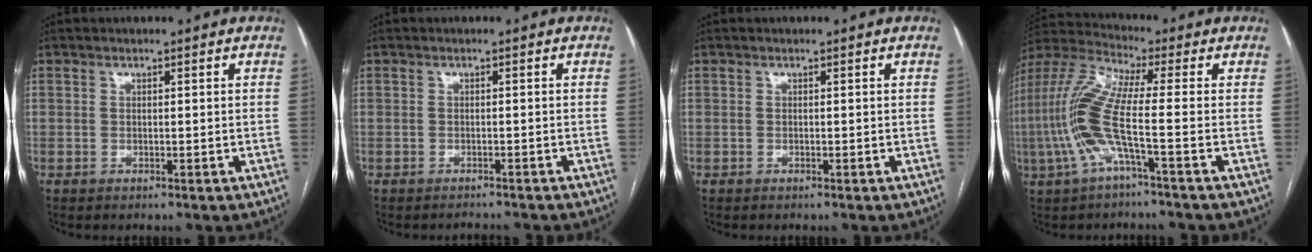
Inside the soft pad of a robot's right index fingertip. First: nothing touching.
{"total": 1.8, "force": [-1.8, 0.4, 0.2], "torque": [-0.004, -0.005, -0.020]}
{"total": 0.0}
{"total": 11.8, "force": [-2.6, 0.8, 11.5], "torque": [-0.263, 0.013, -0.061]}